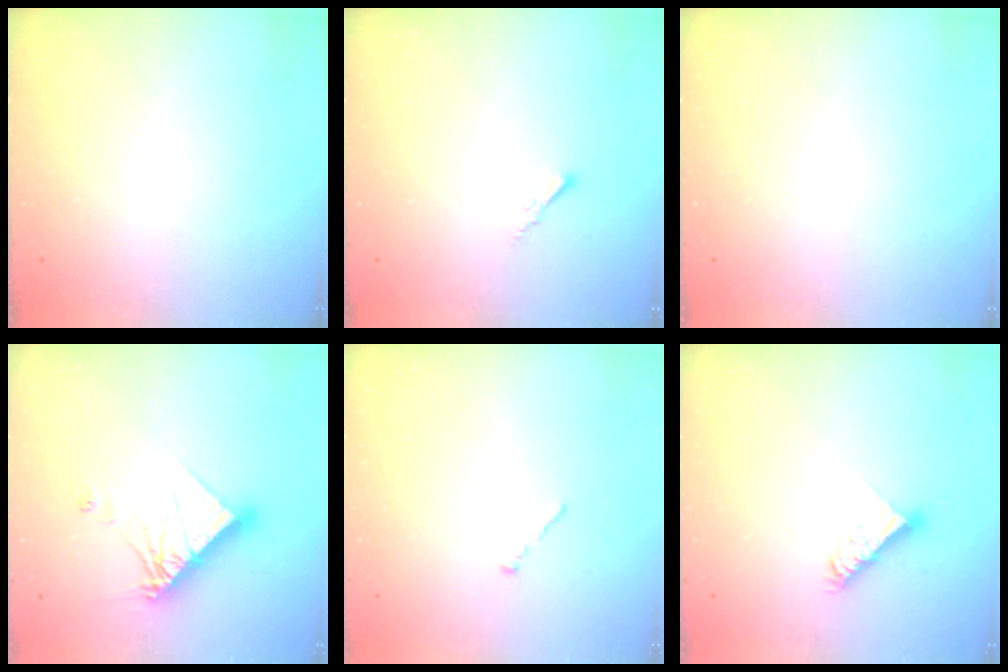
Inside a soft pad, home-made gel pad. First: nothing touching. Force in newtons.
{"total": 0.0}
{"total": 0.0}
{"total": 12.7, "press": 12.7, "slide": 1.2}
{"total": 0.0}
{"total": 8.9, "press": 8.9, "slide": 0.7}